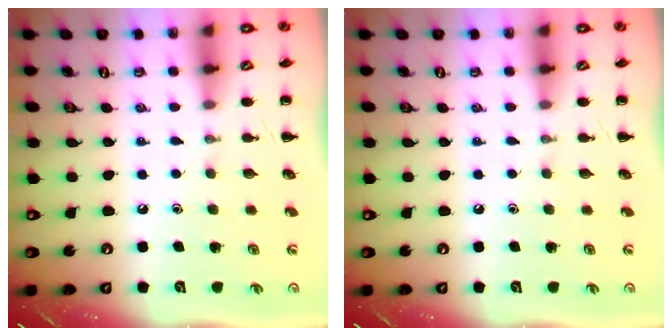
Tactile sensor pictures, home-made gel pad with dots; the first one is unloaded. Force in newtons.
{"total": 0.0}